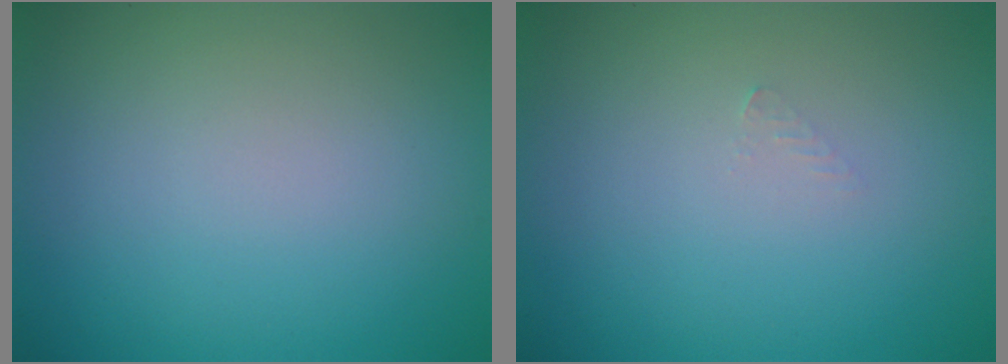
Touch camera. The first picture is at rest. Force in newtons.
{"total": 0.7, "press": 0.7, "slide": 0.1}